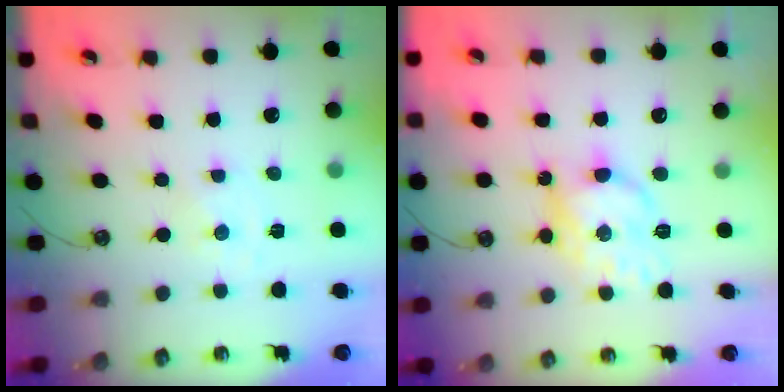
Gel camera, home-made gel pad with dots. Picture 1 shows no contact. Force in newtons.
{"total": 13.0, "press": 13.0, "slide": 0.7}